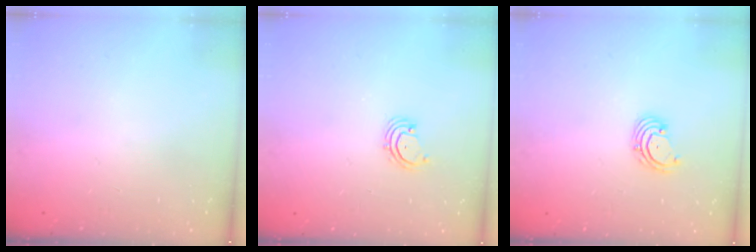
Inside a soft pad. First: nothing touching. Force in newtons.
{"total": 2.3, "press": 2.3, "slide": 0.5}
{"total": 2.7, "press": 2.7, "slide": 0.6}